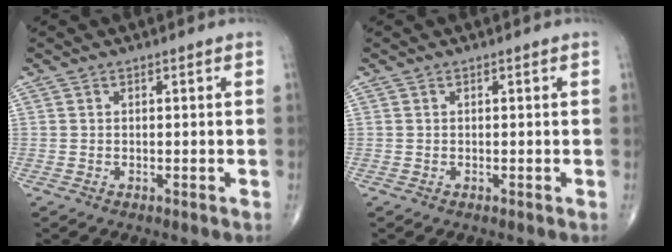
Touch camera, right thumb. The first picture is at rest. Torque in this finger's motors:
{"motor_torque": [0.00, 0.00, 0.02, 0.02, 0.00]}